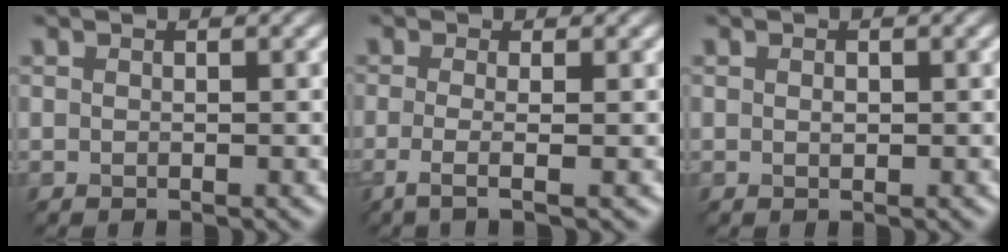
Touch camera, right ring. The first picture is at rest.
{"total": 1.7, "force": [-1.2, -0.4, 1.2], "torque": [-0.054, -0.012, -0.006]}
{"total": 1.3, "force": [-0.4, -1.0, -0.8], "torque": [-0.015, -0.006, 0.017]}